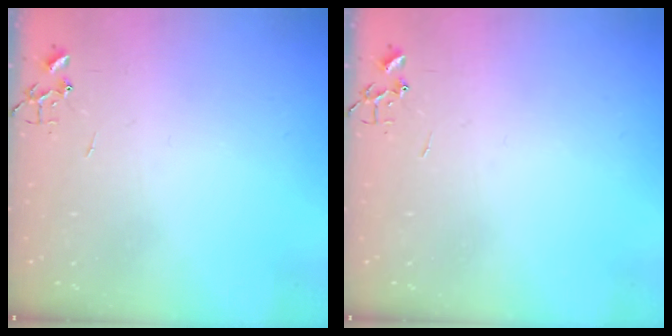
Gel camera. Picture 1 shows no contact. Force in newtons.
{"total": 0.0}